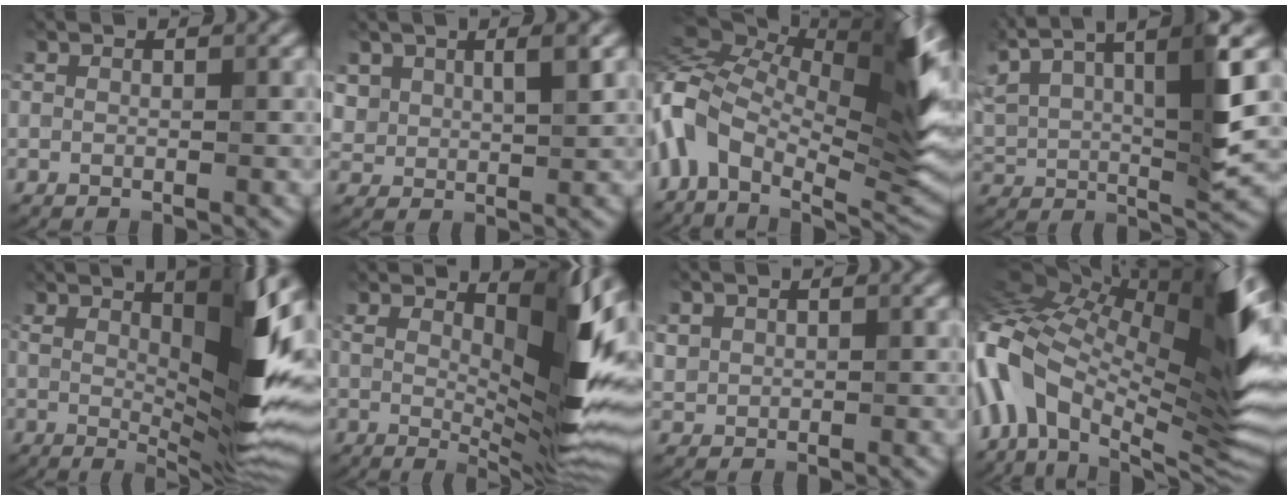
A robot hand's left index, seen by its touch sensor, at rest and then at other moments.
{"total": 2.9, "force": [1.4, 1.7, 1.9], "torque": [-0.040, -0.003, 0.031]}
{"total": 15.0, "force": [2.5, 6.9, 13.1], "torque": [-0.261, 0.004, 0.049]}
{"total": 10.6, "force": [5.7, 2.7, 8.5], "torque": [-0.170, 0.024, 0.102]}
{"total": 14.2, "force": [3.1, 3.2, 13.4], "torque": [-0.169, -0.008, 0.050]}
{"total": 12.9, "force": [3.3, 3.1, 12.1], "torque": [-0.144, -0.010, 0.051]}
{"total": 1.0, "force": [0.6, 0.7, 0.0], "torque": [0.000, -0.003, 0.018]}
{"total": 15.8, "force": [0.1, 8.2, 13.5], "torque": [-0.236, 0.017, -0.001]}